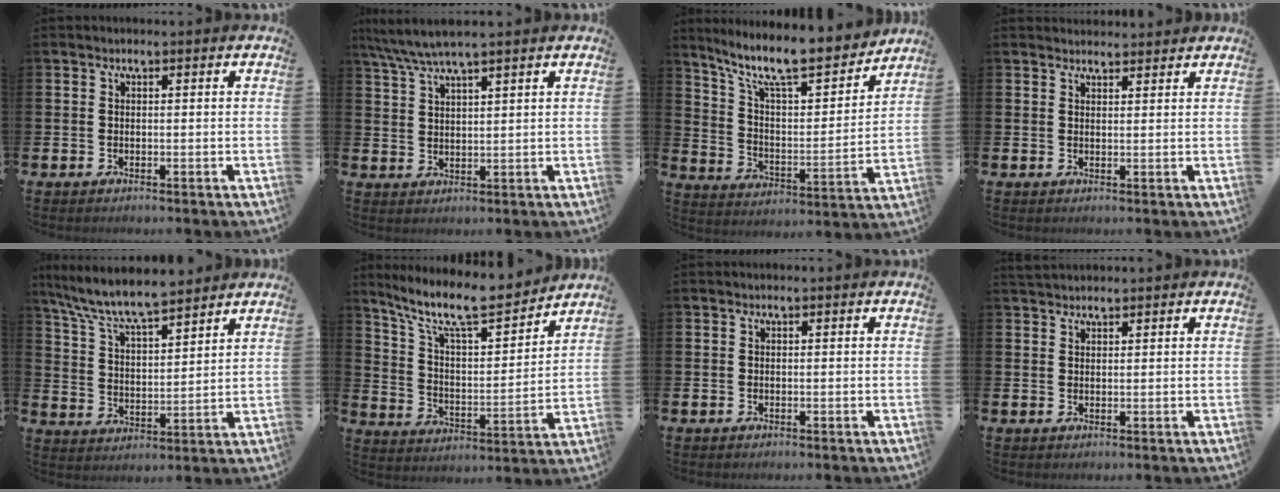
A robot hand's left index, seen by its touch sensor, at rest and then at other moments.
{"total": 4.9, "force": [4.3, 0.1, 2.3], "torque": [-0.062, -0.011, 0.078]}
{"total": 11.6, "force": [10.0, 2.3, 5.5], "torque": [-0.134, -0.065, 0.169]}
{"total": 2.0, "force": [1.9, 0.4, -0.1], "torque": [0.006, -0.010, 0.034]}
{"total": 8.2, "force": [7.6, 1.1, 2.9], "torque": [-0.093, -0.043, 0.136]}
{"total": 10.9, "force": [9.5, 2.0, 5.0], "torque": [-0.130, -0.057, 0.162]}
{"total": 0.0}
{"total": 1.8, "force": [1.8, 0.5, 0.1], "torque": [0.002, -0.002, 0.032]}